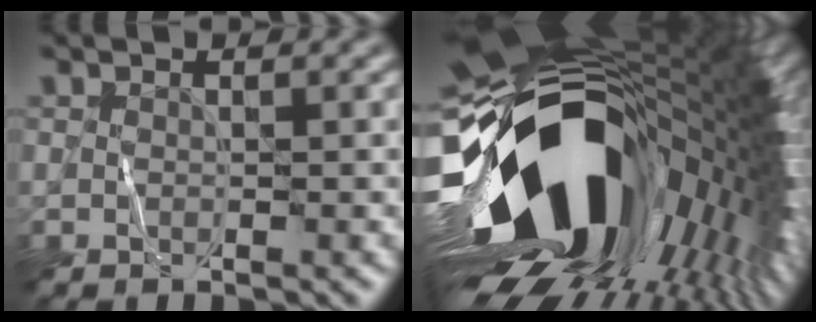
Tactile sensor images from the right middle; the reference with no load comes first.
{"total": 20.0, "force": [-2.0, 11.9, 15.9], "torque": [-0.286, -0.060, -0.017]}